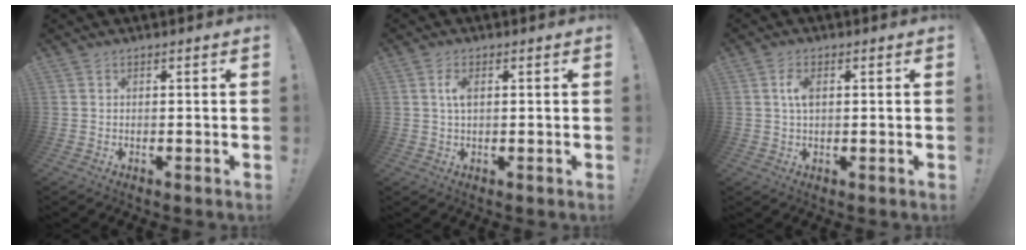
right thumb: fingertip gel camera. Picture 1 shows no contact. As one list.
[{"total": 3.2, "force": [0.7, 1.4, 2.8], "torque": [-0.042, 0.000, 0.007]}, {"total": 4.0, "force": [0.8, 2.0, 3.3], "torque": [-0.053, 0.000, 0.010]}]